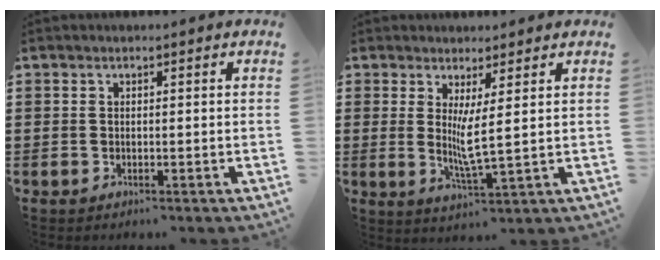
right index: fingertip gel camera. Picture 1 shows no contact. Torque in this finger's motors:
{"motor_torque": [0.18, -0.11, 0.21, 0.04]}